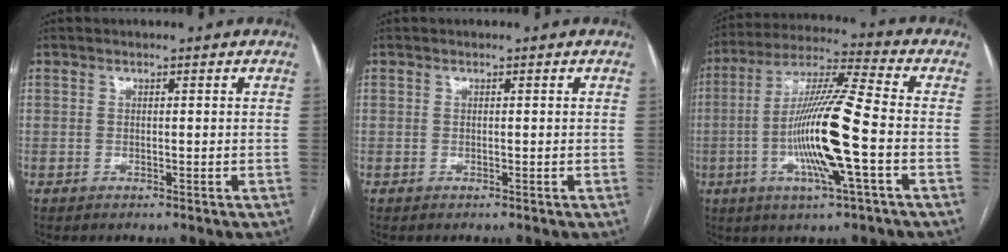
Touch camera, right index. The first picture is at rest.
{"total": 0.0}
{"total": 15.2, "force": [-3.4, 0.1, 14.8], "torque": [-0.286, -0.004, -0.070]}